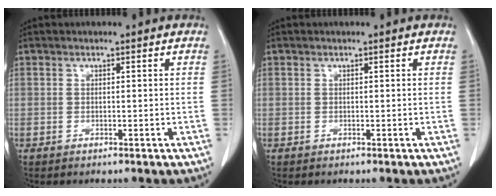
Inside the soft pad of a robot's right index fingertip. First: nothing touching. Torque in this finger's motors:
{"motor_torque": [0.00, 0.00, 0.00, 0.00]}